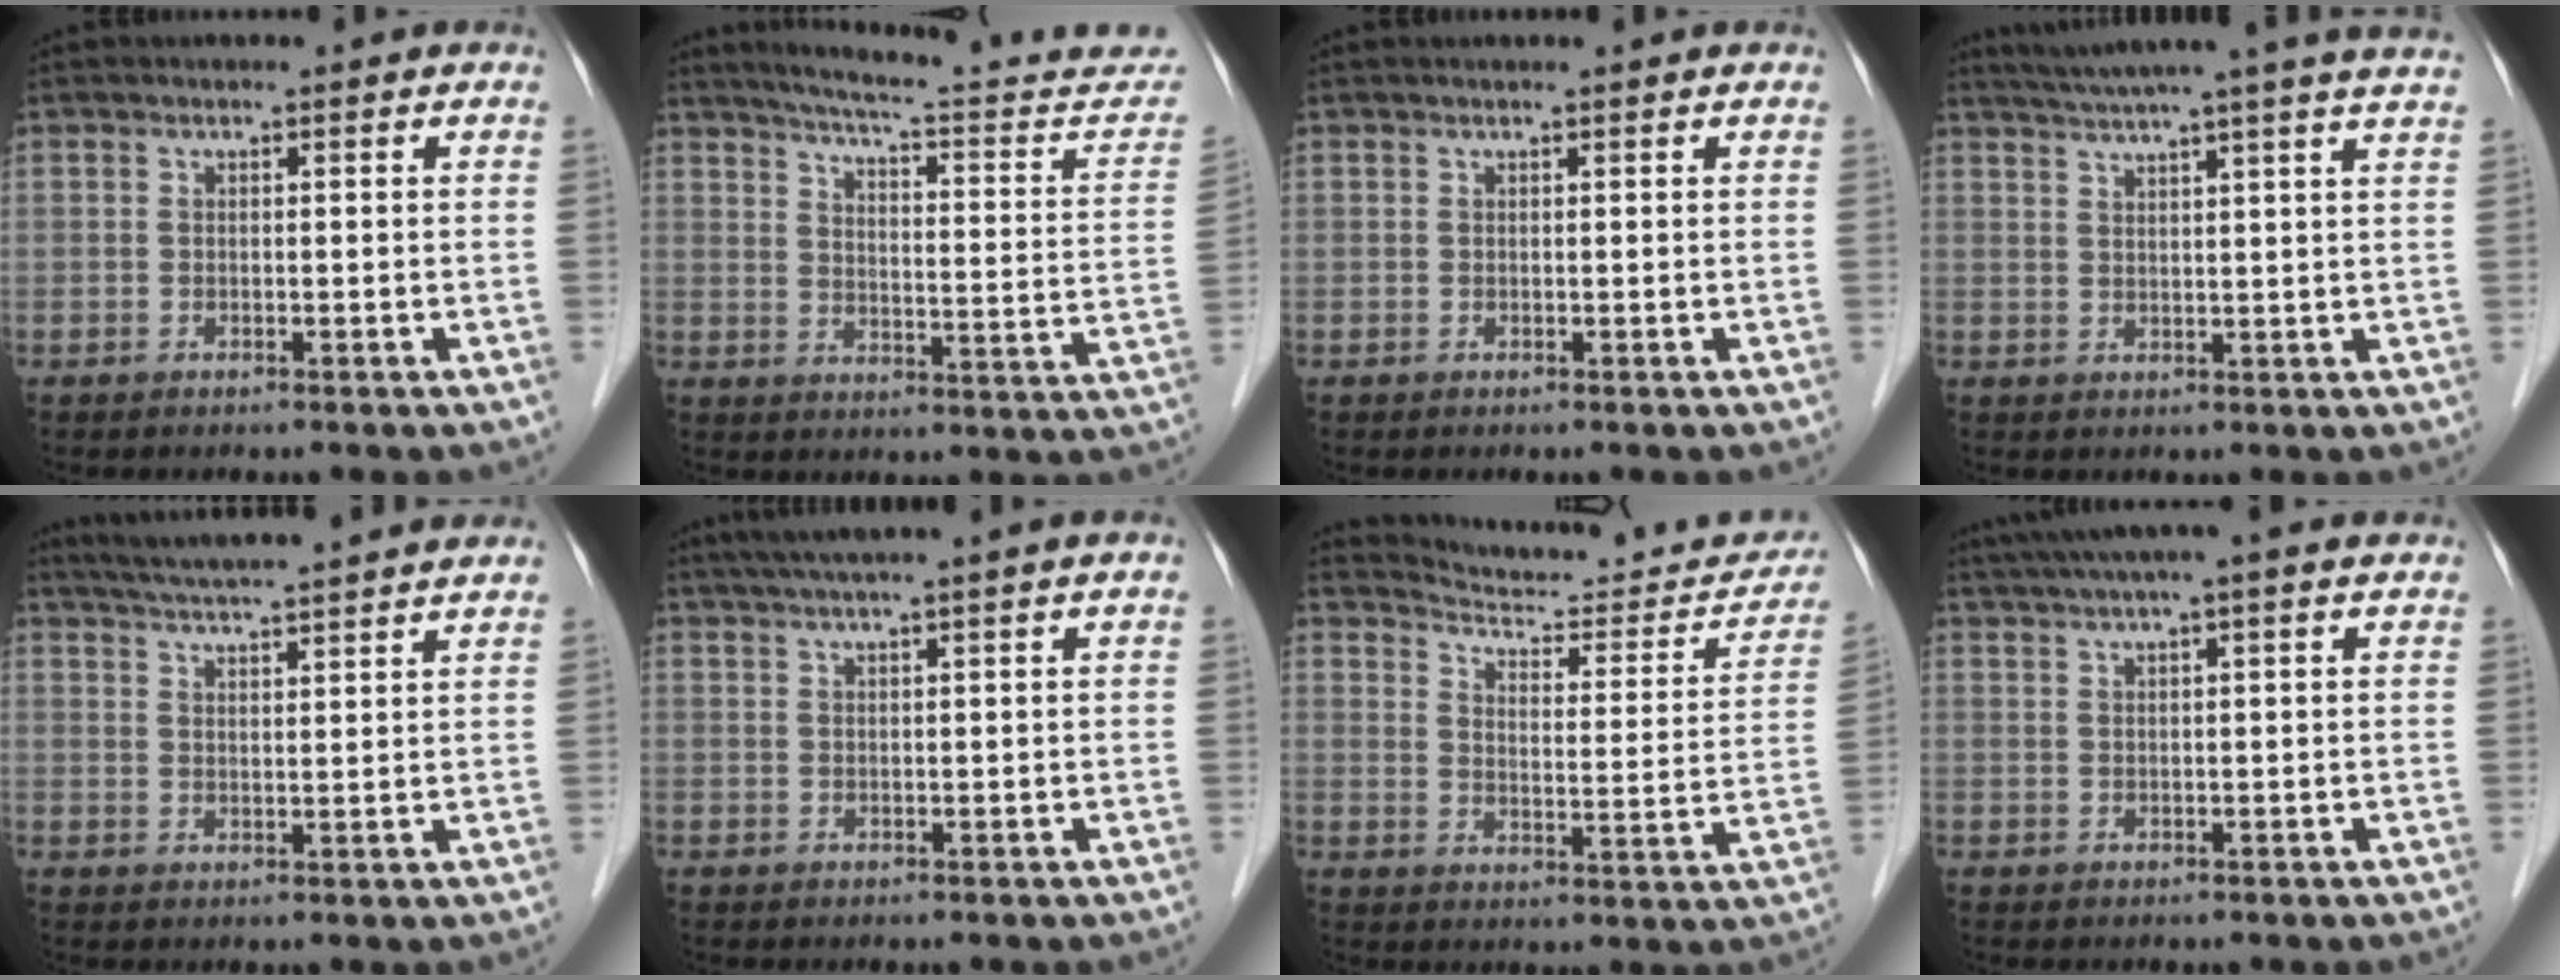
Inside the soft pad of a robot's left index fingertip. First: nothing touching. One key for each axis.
{"total": 21.5, "fx": 19.8, "fy": 1.5, "fz": 8.2, "tx": -0.107, "ty": -0.059, "tz": 0.241}
{"total": 0.8, "fx": 0.7, "fy": -0.1, "fz": 0.4, "tx": -0.008, "ty": 0.006, "tz": 0.013}
{"total": 15.7, "fx": 13.6, "fy": -1.6, "fz": 7.5, "tx": -0.130, "ty": 0.003, "tz": 0.174}
{"total": 14.0, "fx": 12.6, "fy": 0.1, "fz": 6.2, "tx": -0.107, "ty": 0.028, "tz": 0.172}
{"total": 6.1, "fx": 4.6, "fy": -1.2, "fz": 3.9, "tx": -0.057, "ty": 0.028, "tz": 0.076}
{"total": 17.2, "fx": 16.6, "fy": 3.1, "fz": 3.4, "tx": -0.025, "ty": -0.046, "tz": 0.204}
{"total": 8.1, "fx": 6.2, "fy": -0.2, "fz": 5.2, "tx": -0.091, "ty": 0.037, "tz": 0.090}